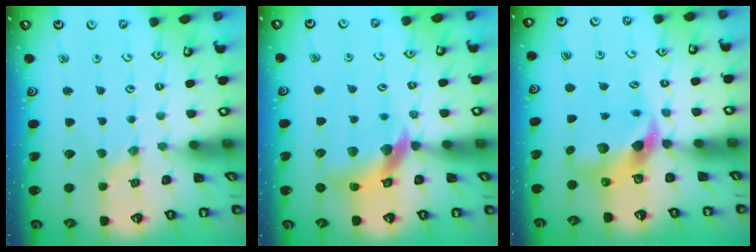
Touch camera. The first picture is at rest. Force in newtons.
{"total": 11.4, "press": 11.2, "slide": 1.7}
{"total": 9.5, "press": 9.4, "slide": 1.7}